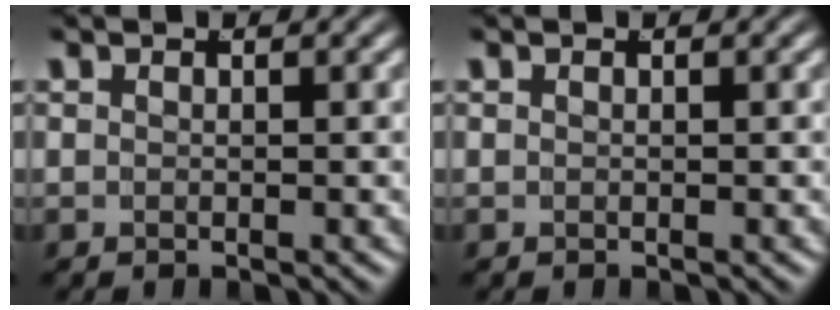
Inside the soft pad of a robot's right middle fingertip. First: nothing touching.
{"total": 0.0}